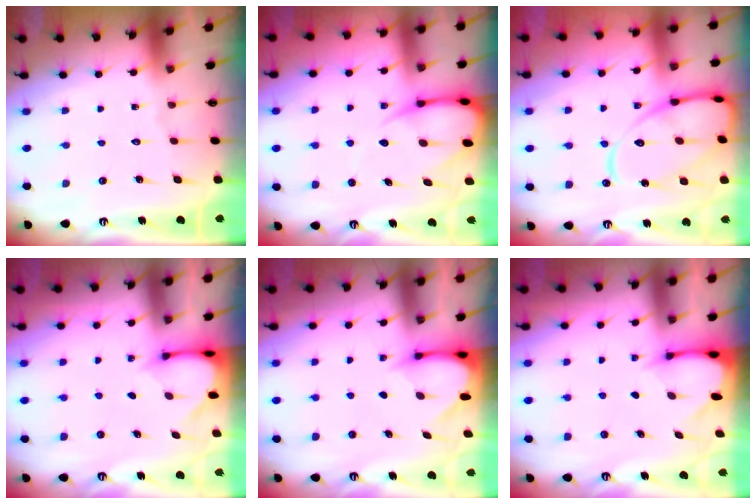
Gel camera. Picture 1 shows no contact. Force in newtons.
{"total": 8.2, "press": 8.2, "slide": 0.8}
{"total": 16.0, "press": 16.0, "slide": 1.7}
{"total": 3.4, "press": 3.4, "slide": 0.3}
{"total": 3.3, "press": 3.3, "slide": 0.3}
{"total": 2.6, "press": 2.5, "slide": 0.3}